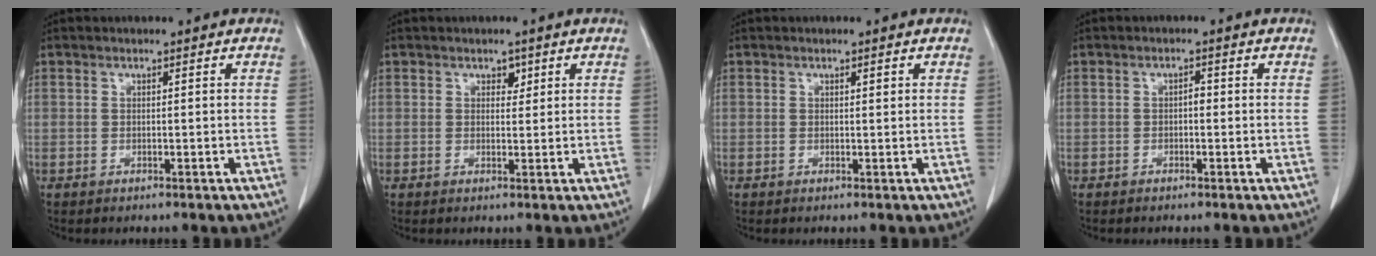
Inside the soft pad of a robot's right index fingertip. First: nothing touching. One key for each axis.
{"total": 1.5, "fx": 0.8, "fy": 1.0, "fz": 0.7, "tx": -0.004, "ty": -0.002, "tz": 0.011}
{"total": 0.7, "fx": 0.4, "fy": 0.2, "fz": 0.6, "tx": -0.009, "ty": -0.002, "tz": 0.006}
{"total": 1.1, "fx": -0.1, "fy": 0.5, "fz": 0.9, "tx": -0.012, "ty": 0.005, "tz": -0.004}